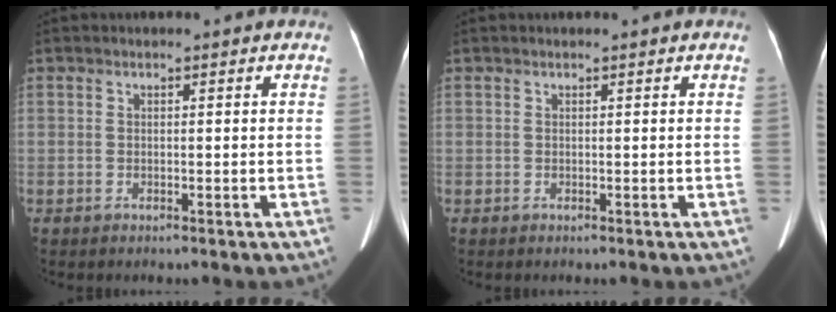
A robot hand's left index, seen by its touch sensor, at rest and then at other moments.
{"total": 0.0}